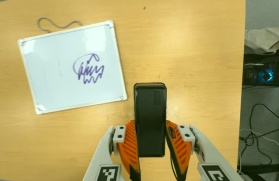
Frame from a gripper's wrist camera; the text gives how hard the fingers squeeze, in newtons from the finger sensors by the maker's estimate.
{"total": 4.4, "left": 2.8, "right": 6.0}